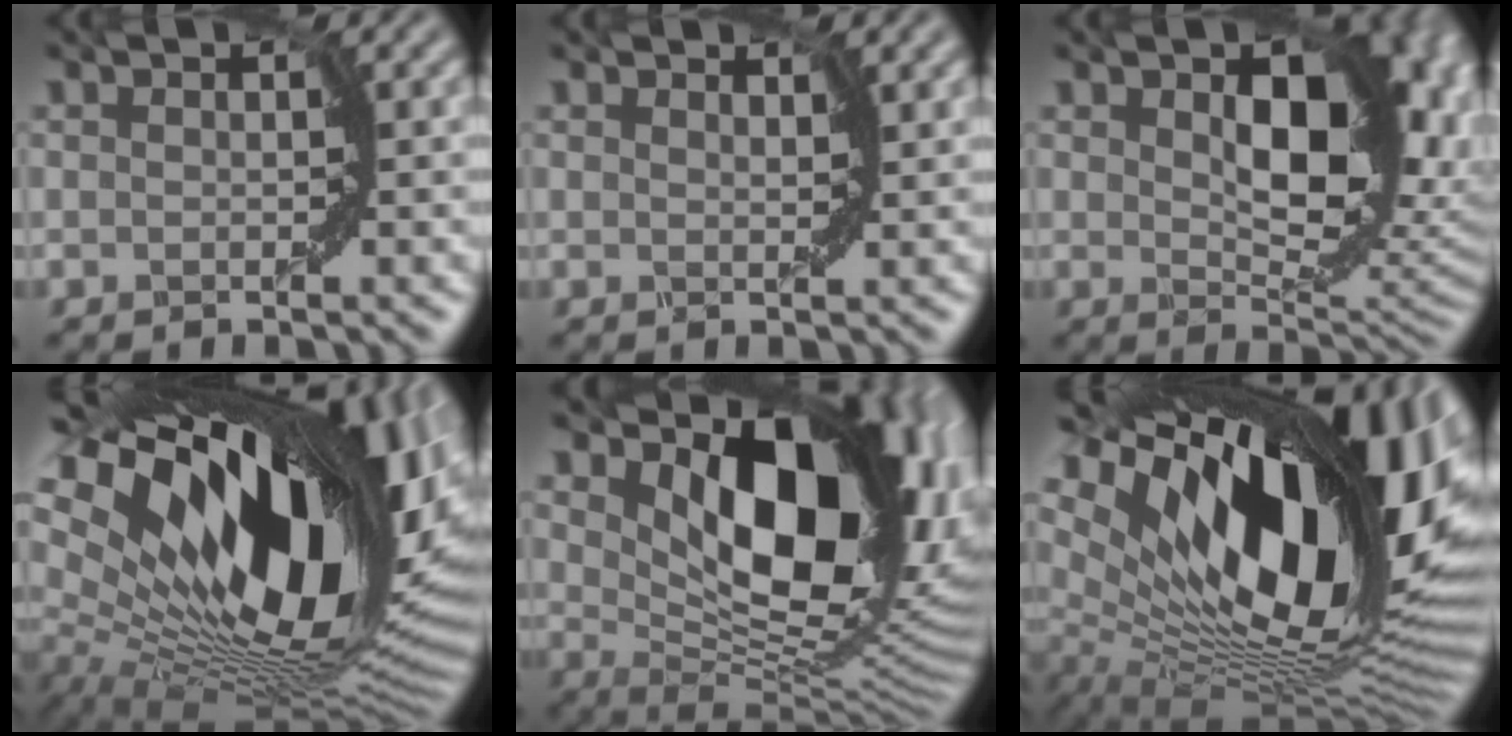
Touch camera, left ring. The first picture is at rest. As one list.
[{"total": 1.0, "force": [0.9, 0.0, 0.2], "torque": [-0.007, 0.003, 0.016]}, {"total": 12.6, "force": [1.8, 7.0, 10.3], "torque": [-0.153, -0.010, 0.040]}, {"total": 19.5, "force": [7.3, 9.3, 15.5], "torque": [-0.270, -0.012, 0.146]}, {"total": 13.4, "force": [4.6, 7.0, 10.5], "torque": [-0.144, -0.012, 0.086]}, {"total": 19.1, "force": [7.0, 8.6, 15.6], "torque": [-0.267, 0.007, 0.123]}]